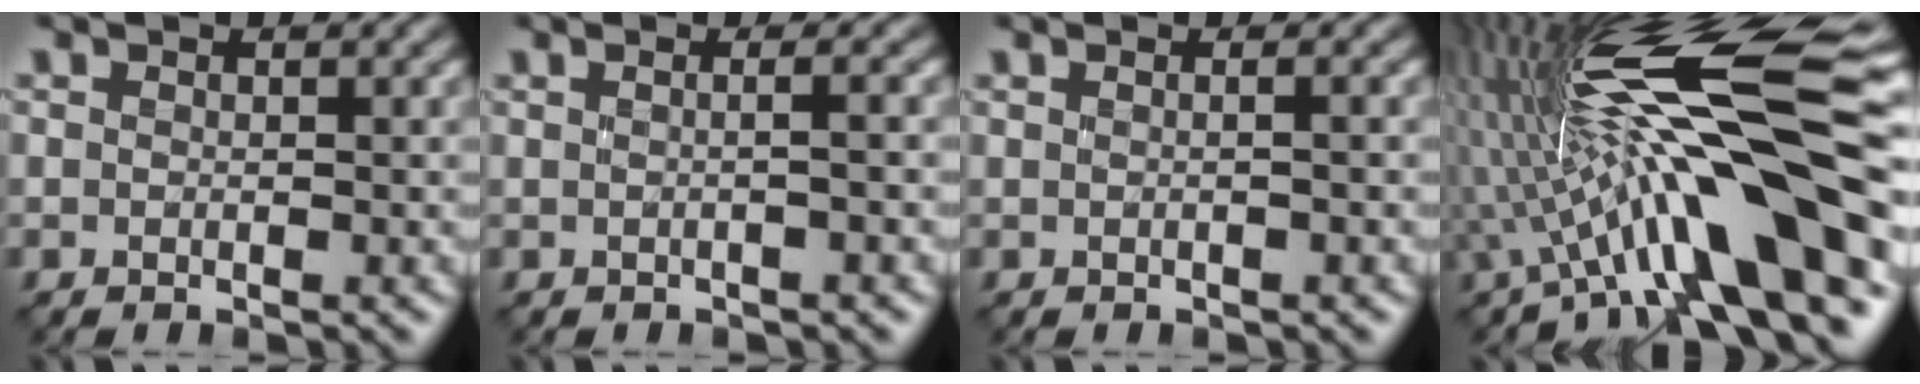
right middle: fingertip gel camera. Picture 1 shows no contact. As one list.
[{"total": 1.5, "force": [0.1, 0.3, 1.5], "torque": [-0.010, -0.008, 0.000]}, {"total": 0.8, "force": [0.1, -0.1, 0.8], "torque": [-0.012, -0.011, 0.001]}, {"total": 14.7, "force": [0.3, 3.0, 14.4], "torque": [-0.235, 0.027, 0.003]}]